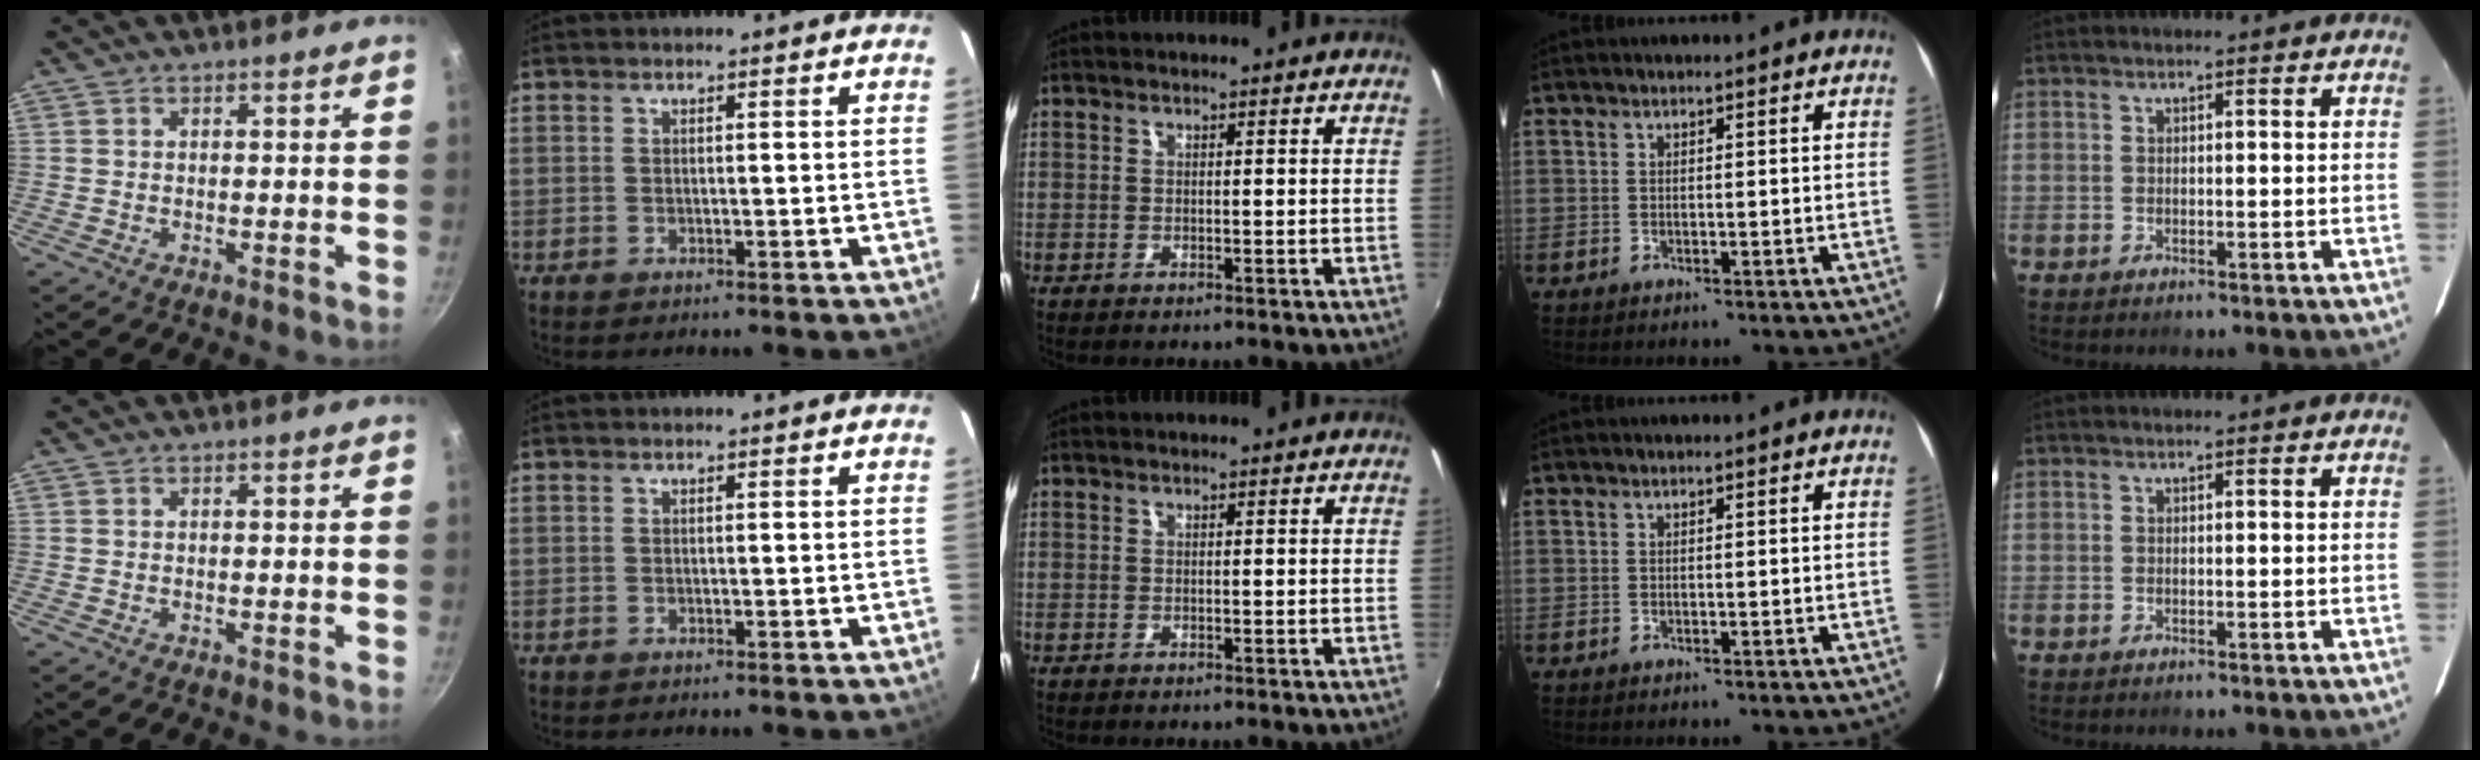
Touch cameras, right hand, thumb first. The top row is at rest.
{}